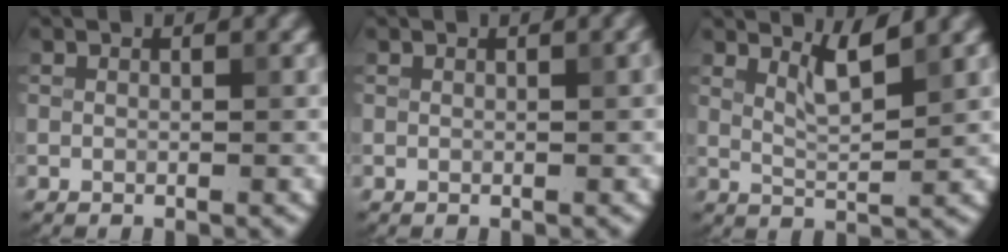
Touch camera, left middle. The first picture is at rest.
{"total": 1.1, "force": [0.2, 0.3, 1.0], "torque": [-0.009, 0.006, 0.000]}
{"total": 2.9, "force": [2.0, 0.5, 2.0], "torque": [-0.032, -0.005, 0.039]}